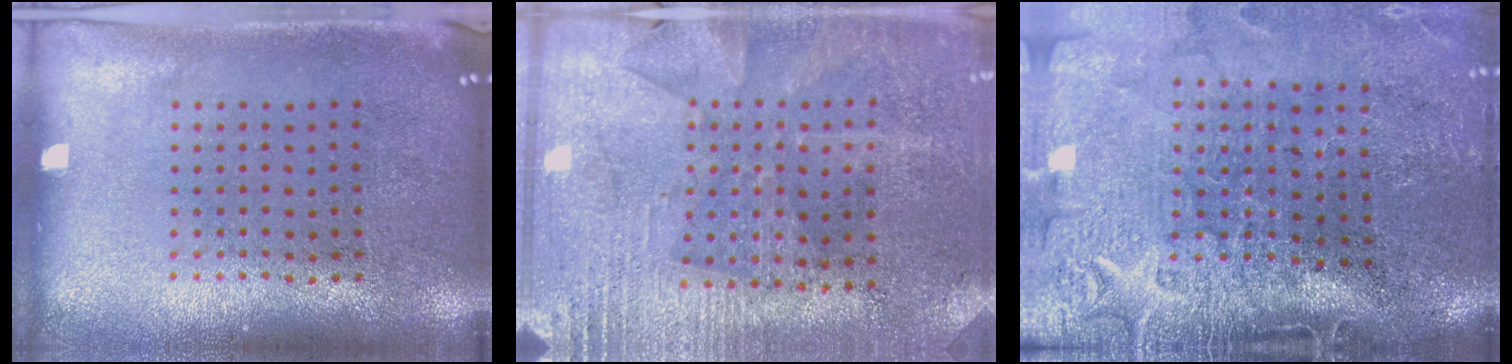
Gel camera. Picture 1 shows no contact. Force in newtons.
{"total": 2.8, "press": 2.7, "slide": 0.7}
{"total": 4.4, "press": 3.7, "slide": 2.5}